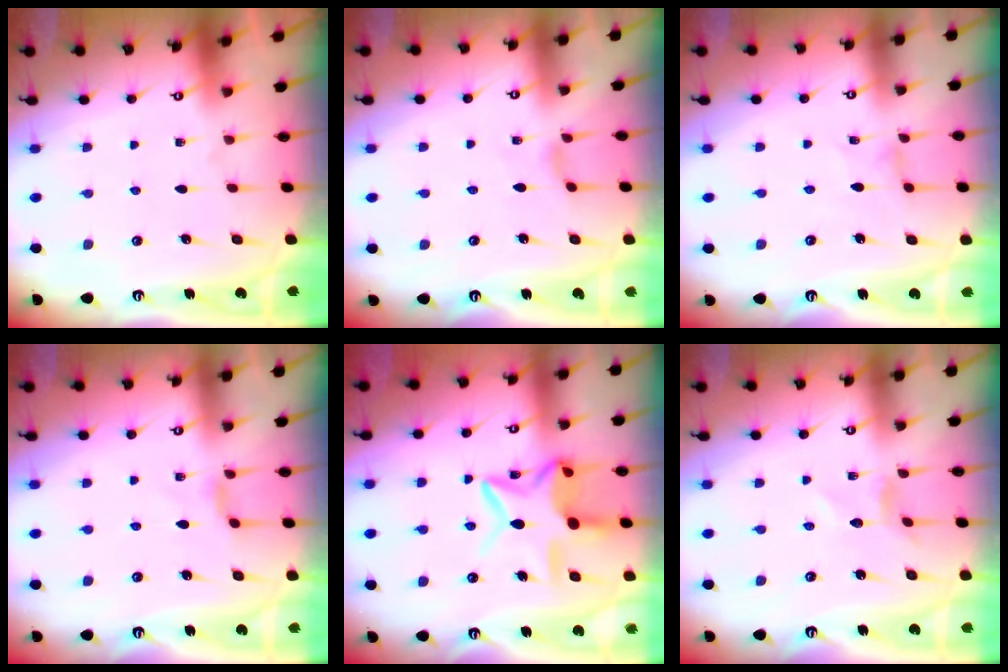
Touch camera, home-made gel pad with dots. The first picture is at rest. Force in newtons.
{"total": 2.4, "press": 2.4, "slide": 0.4}
{"total": 0.0}
{"total": 2.8, "press": 2.8, "slide": 0.6}
{"total": 12.4, "press": 12.3, "slide": 1.0}
{"total": 2.2, "press": 2.2, "slide": 0.1}